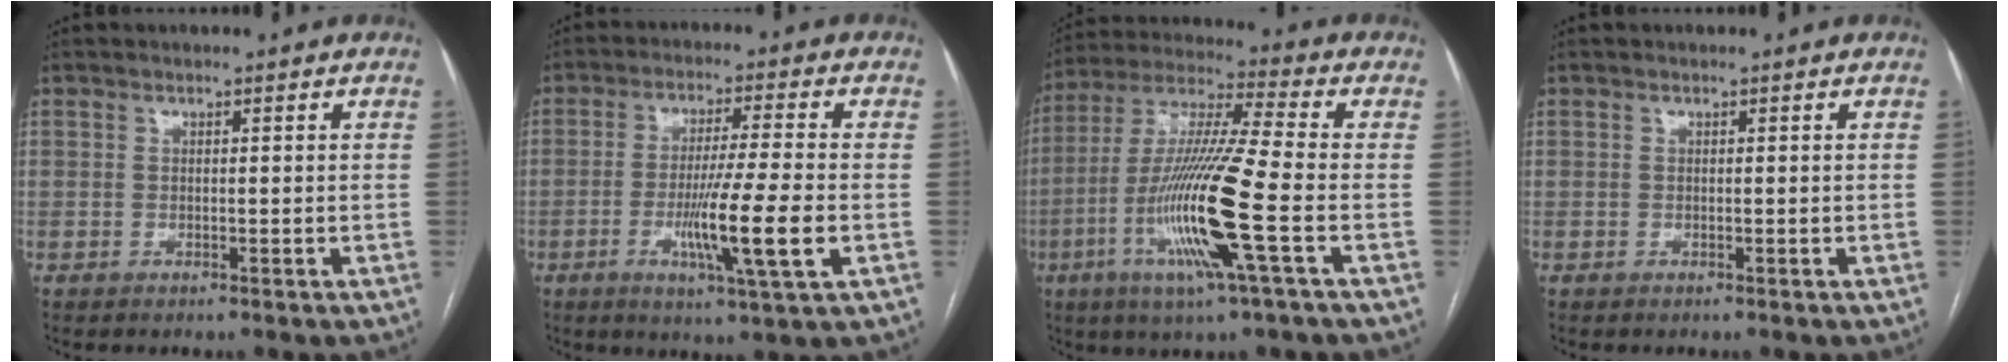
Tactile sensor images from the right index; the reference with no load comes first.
{"total": 11.2, "force": [-2.9, -0.6, 10.8], "torque": [-0.192, -0.022, -0.055]}
{"total": 17.2, "force": [-5.1, -0.3, 16.4], "torque": [-0.334, -0.017, -0.105]}
{"total": 0.0}